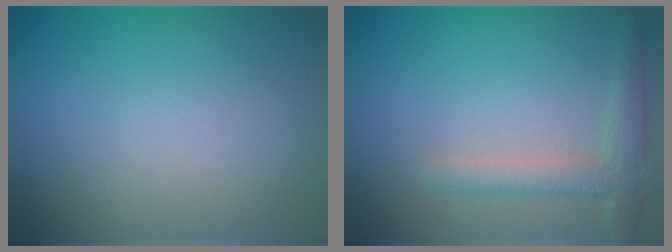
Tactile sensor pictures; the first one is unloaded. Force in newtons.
{"total": 3.0, "press": 3.0, "slide": 0.2}